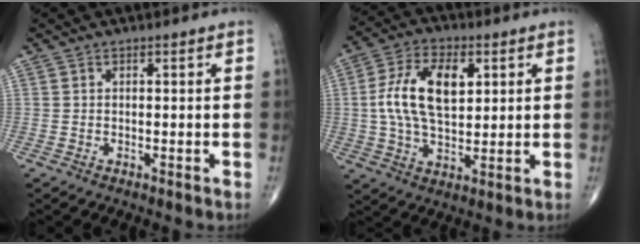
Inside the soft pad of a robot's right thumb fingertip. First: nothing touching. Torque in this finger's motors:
{"motor_torque": [0.19, 0.41, 1.35, 0.28, 0.42]}